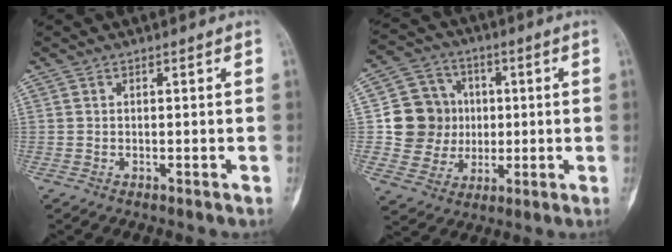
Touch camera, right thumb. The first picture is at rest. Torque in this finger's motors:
{"motor_torque": [1.25, 1.20, 0.24, -0.24, -0.07]}